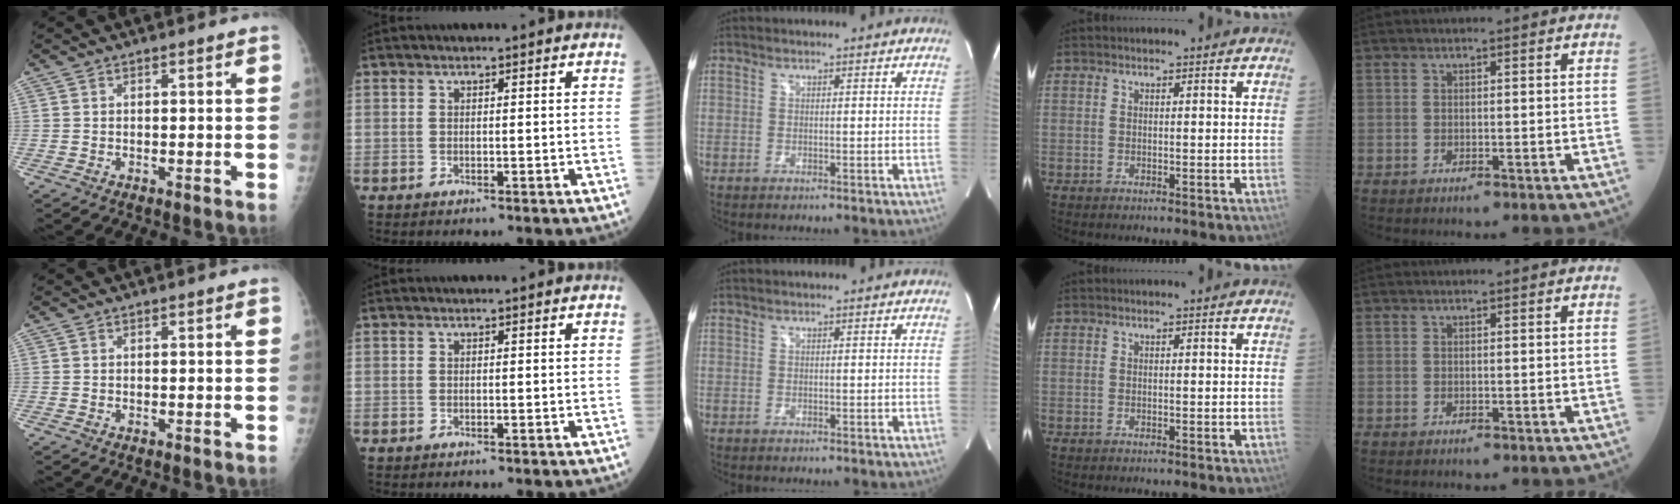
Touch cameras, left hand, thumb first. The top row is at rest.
{}